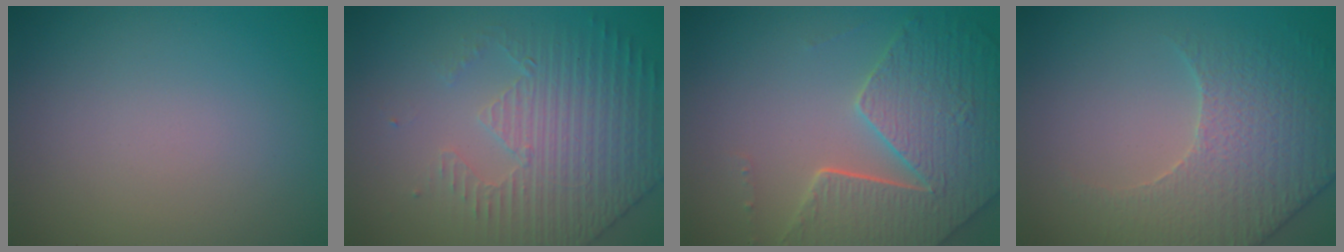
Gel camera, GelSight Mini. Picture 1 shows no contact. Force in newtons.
{"total": 4.5, "press": 3.6, "slide": 2.7}
{"total": 6.9, "press": 5.4, "slide": 4.4}
{"total": 4.4, "press": 4.2, "slide": 1.2}